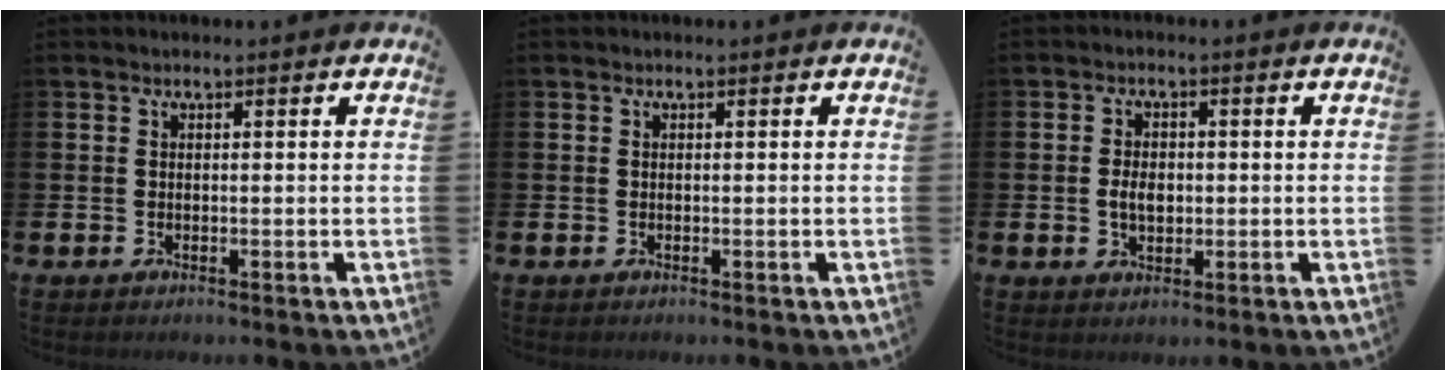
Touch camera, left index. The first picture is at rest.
{"total": 0.0}
{"total": 3.2, "force": [0.0, 2.2, 2.4], "torque": [-0.030, 0.000, -0.006]}